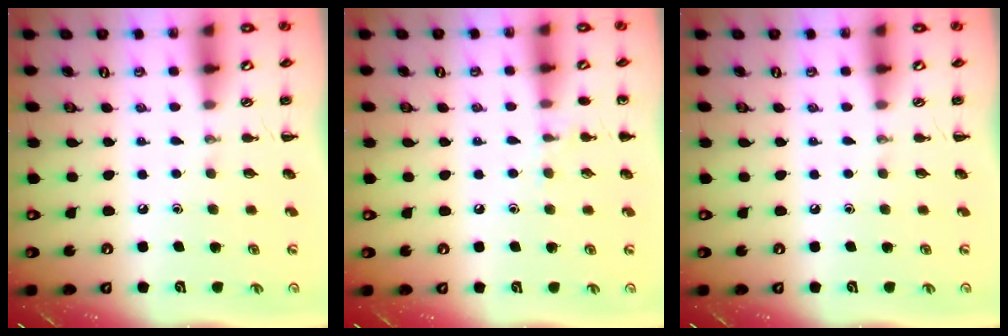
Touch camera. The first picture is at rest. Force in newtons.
{"total": 5.5, "press": 5.4, "slide": 1.3}
{"total": 0.0}